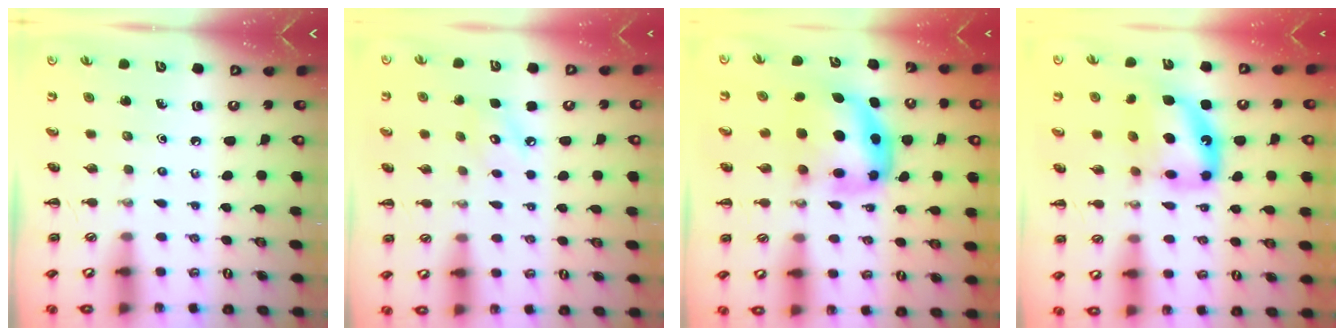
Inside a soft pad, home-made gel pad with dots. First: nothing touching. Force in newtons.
{"total": 5.6, "press": 5.6, "slide": 0.5}
{"total": 6.3, "press": 6.1, "slide": 1.6}
{"total": 12.5, "press": 12.0, "slide": 3.5}